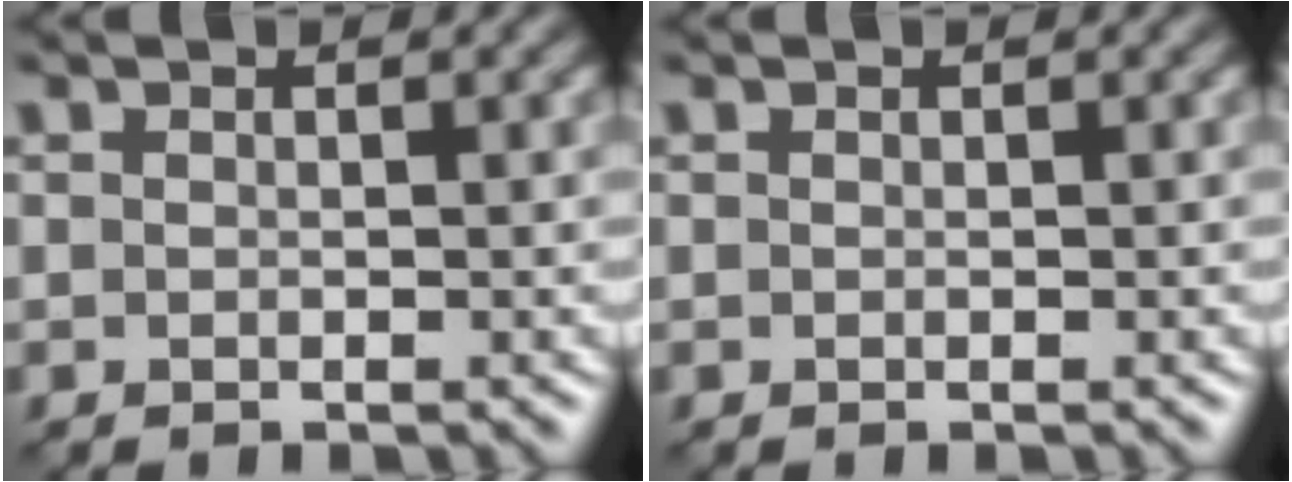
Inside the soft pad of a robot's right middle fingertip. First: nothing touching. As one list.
[{"total": 0.0}]